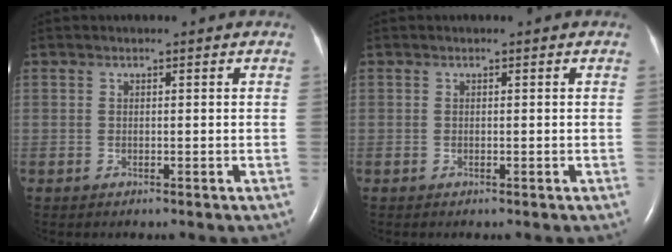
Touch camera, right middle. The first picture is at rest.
{"total": 0.0}